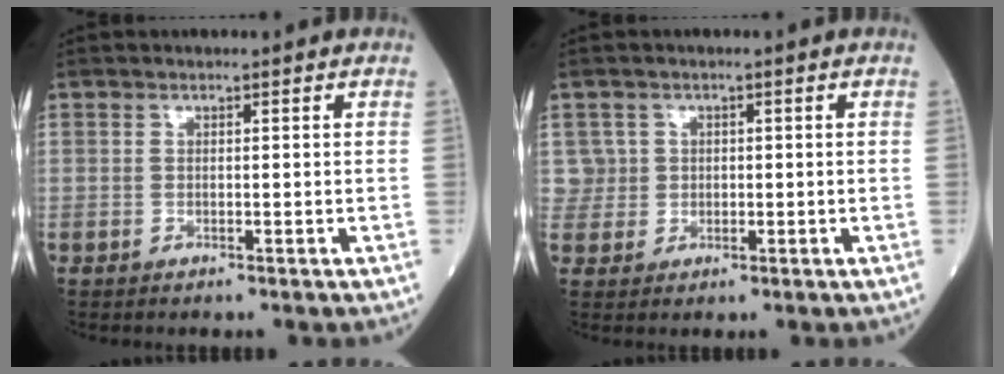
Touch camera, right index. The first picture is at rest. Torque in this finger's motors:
{"motor_torque": [-0.10, 0.00, -0.03, -0.03]}